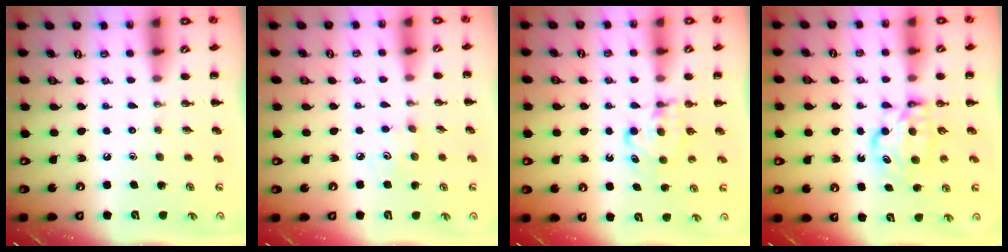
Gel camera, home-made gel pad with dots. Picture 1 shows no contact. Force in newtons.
{"total": 3.7, "press": 3.6, "slide": 0.9}
{"total": 6.0, "press": 5.9, "slide": 0.9}
{"total": 6.8, "press": 6.8, "slide": 0.4}